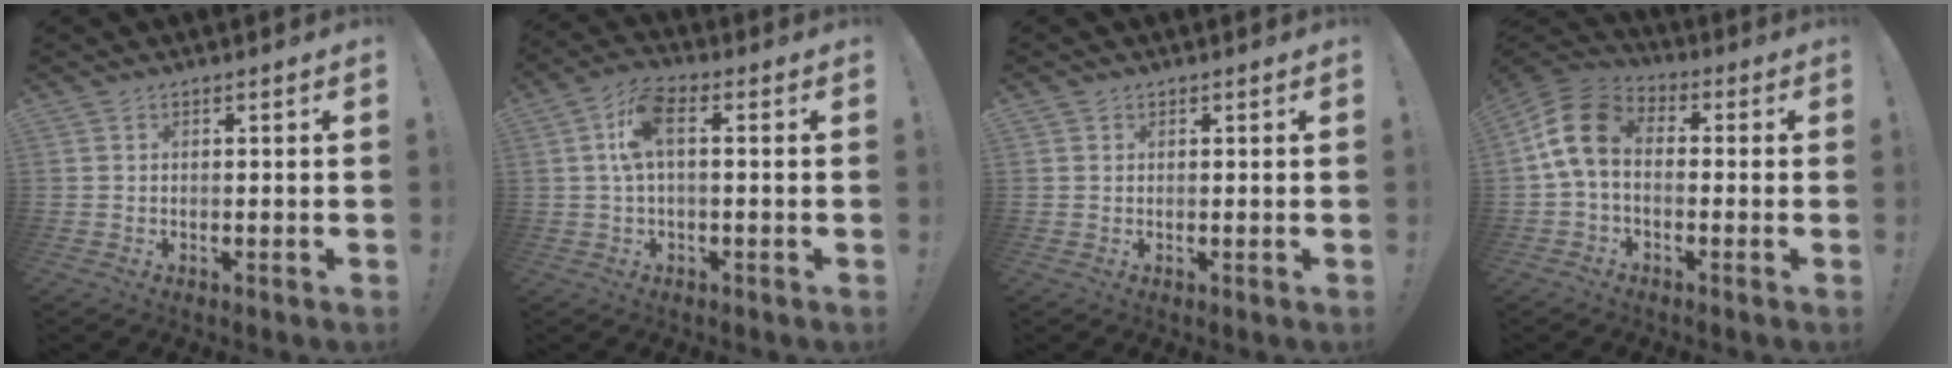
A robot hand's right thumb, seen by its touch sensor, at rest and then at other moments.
{"total": 8.9, "force": [1.0, 3.9, 8.0], "torque": [-0.163, 0.007, 0.020]}
{"total": 0.6, "force": [0.3, 0.4, -0.1], "torque": [0.010, -0.003, 0.005]}
{"total": 11.9, "force": [0.7, 7.9, 8.9], "torque": [-0.170, 0.020, 0.018]}